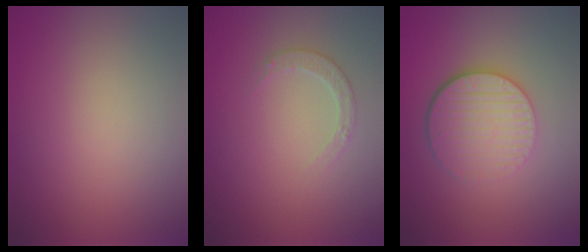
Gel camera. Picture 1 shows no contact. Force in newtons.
{"total": 1.8, "press": 1.8, "slide": 0.4}
{"total": 5.3, "press": 3.8, "slide": 3.6}